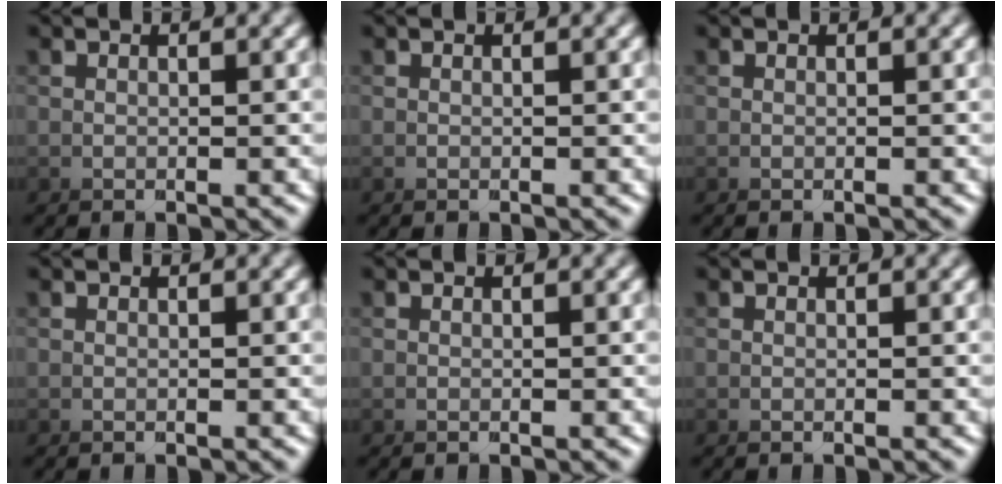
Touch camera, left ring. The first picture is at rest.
{"total": 0.0}
{"total": 0.0}
{"total": 0.0}
{"total": 0.0}
{"total": 0.0}